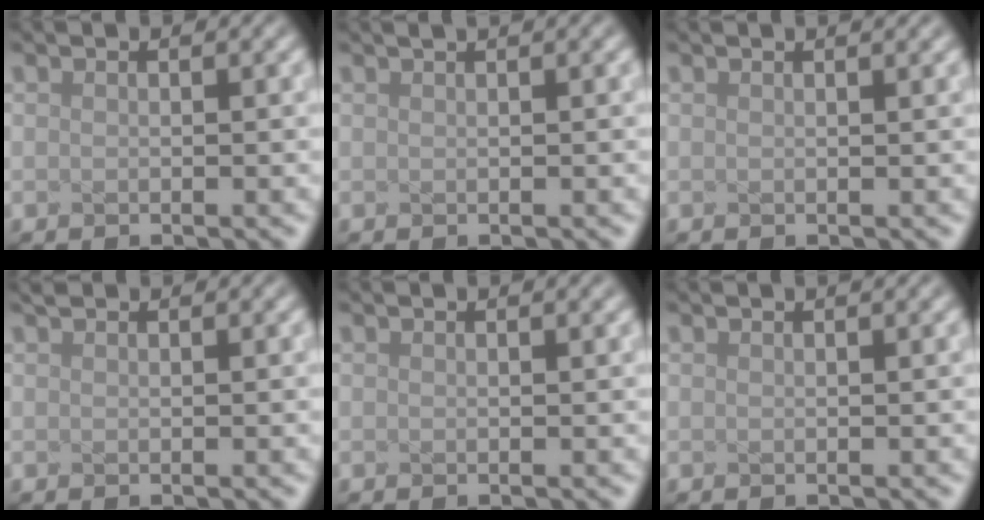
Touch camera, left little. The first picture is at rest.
{"total": 1.8, "force": [1.1, 0.7, 1.2], "torque": [-0.004, 0.005, -0.005]}
{"total": 1.0, "force": [0.8, 0.3, 0.6], "torque": [-0.004, 0.001, 0.004]}
{"total": 0.9, "force": [0.8, 0.1, 0.2], "torque": [-0.004, 0.003, 0.010]}
{"total": 0.9, "force": [0.6, 0.3, 0.5], "torque": [-0.003, 0.001, 0.004]}
{"total": 1.0, "force": [0.7, 0.3, 0.6], "torque": [-0.004, 0.000, 0.003]}